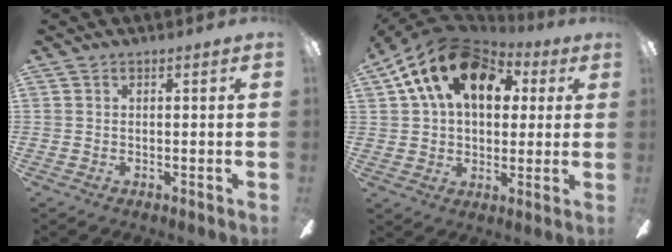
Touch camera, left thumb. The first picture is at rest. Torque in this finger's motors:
{"motor_torque": [0.48, 1.18, 1.38, -1.39, 0.27]}